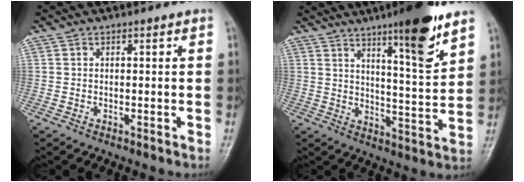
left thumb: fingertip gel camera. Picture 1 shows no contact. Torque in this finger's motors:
{"motor_torque": [3.83, 1.18, 1.27, -1.21, 0.37]}